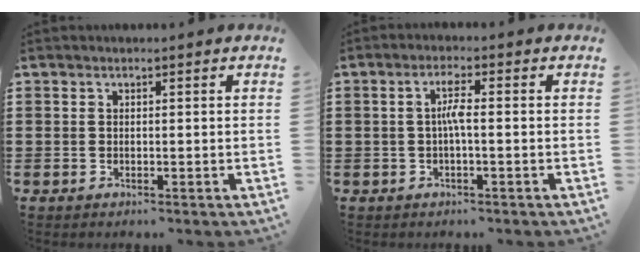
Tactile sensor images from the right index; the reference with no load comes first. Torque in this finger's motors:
{"motor_torque": [0.71, -0.18, 0.18, 0.07]}